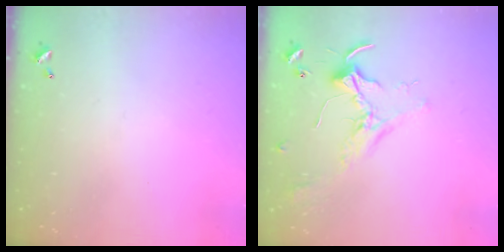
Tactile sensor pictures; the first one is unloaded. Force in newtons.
{"total": 2.1, "press": 2.1, "slide": 0.5}